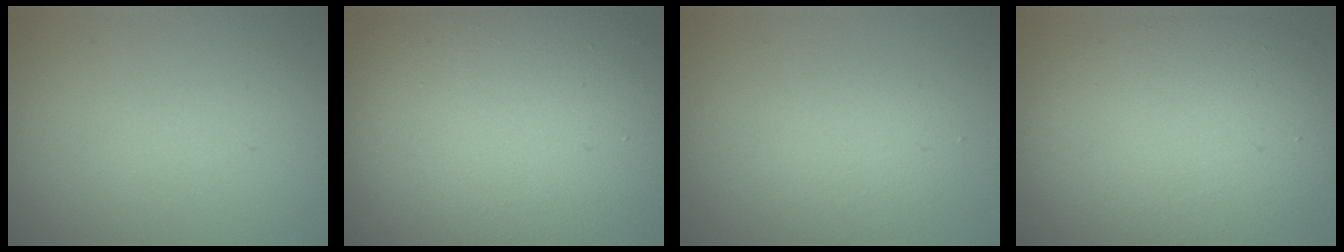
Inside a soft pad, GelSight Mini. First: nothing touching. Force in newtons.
{"total": 16.8, "press": 16.7, "slide": 1.2}
{"total": 2.7, "press": 2.6, "slide": 0.3}
{"total": 10.6, "press": 10.6, "slide": 0.5}